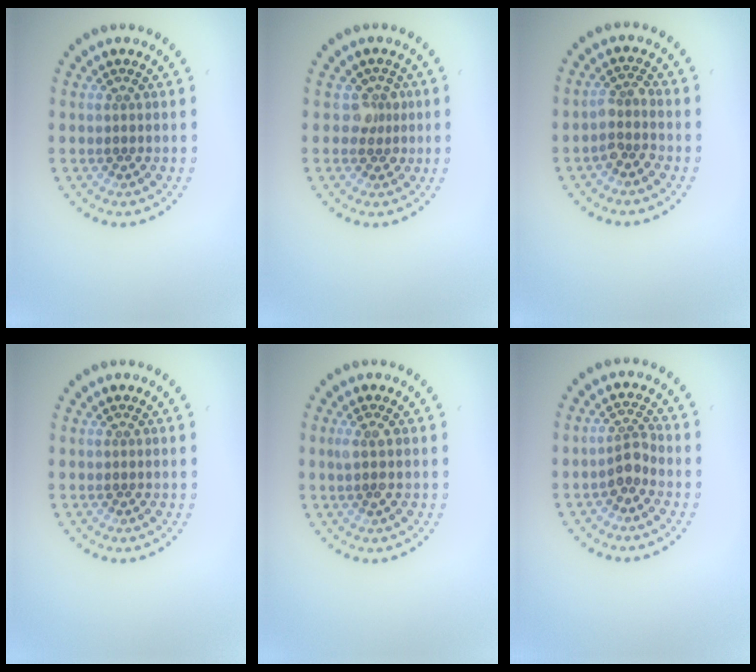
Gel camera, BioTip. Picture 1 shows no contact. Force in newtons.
{"total": 1.8, "press": 1.4, "slide": 1.2}
{"total": 1.9, "press": 1.5, "slide": 1.1}
{"total": 0.0}
{"total": 1.5, "press": 1.3, "slide": 0.7}
{"total": 2.0, "press": 1.6, "slide": 1.2}